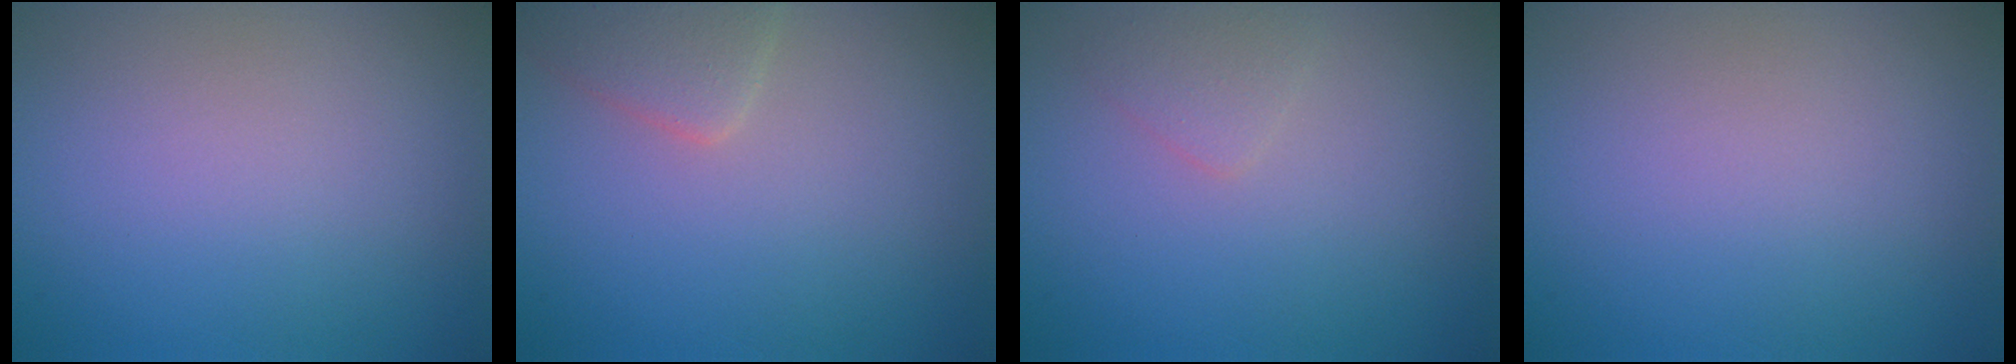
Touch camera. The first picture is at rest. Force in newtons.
{"total": 2.4, "press": 2.4, "slide": 0.1}
{"total": 1.2, "press": 1.2, "slide": 0.0}
{"total": 0.0}